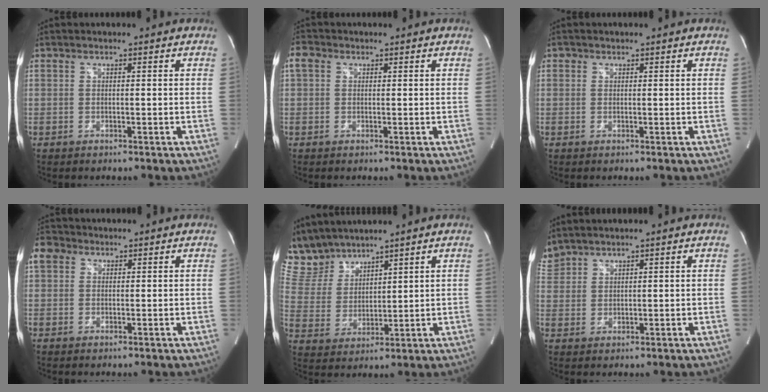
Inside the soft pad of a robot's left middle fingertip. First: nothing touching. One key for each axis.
{"total": 2.2, "fx": 0.8, "fy": 1.8, "fz": 1.1, "tx": -0.029, "ty": 0.018, "tz": 0.016}
{"total": 0.6, "fx": 0.4, "fy": 0.4, "fz": 0.1, "tx": -0.001, "ty": -0.002, "tz": 0.005}
{"total": 3.8, "fx": 1.8, "fy": 3.0, "fz": 1.4, "tx": -0.038, "ty": 0.022, "tz": 0.037}
{"total": 8.6, "fx": 8.2, "fy": 2.4, "fz": 0.9, "tx": -0.038, "ty": 0.016, "tz": 0.186}
{"total": 4.1, "fx": 3.9, "fy": 1.0, "fz": 0.4, "tx": -0.025, "ty": 0.019, "tz": 0.087}